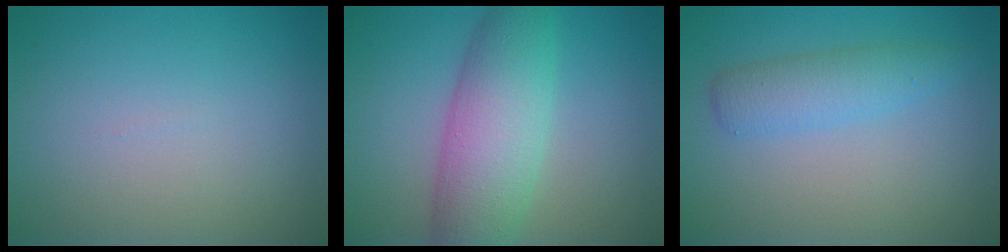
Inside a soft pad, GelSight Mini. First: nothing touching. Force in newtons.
{"total": 7.3, "press": 7.3, "slide": 0.2}
{"total": 2.9, "press": 2.9, "slide": 0.1}